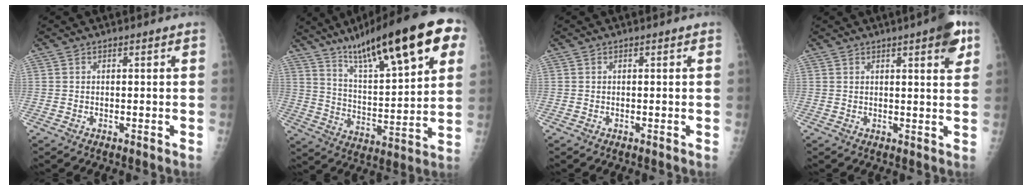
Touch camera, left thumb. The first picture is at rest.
{"total": 26.0, "force": [14.3, 6.1, 20.9], "torque": [-0.302, -0.021, 0.231]}
{"total": 0.0}
{"total": 6.4, "force": [3.3, 1.4, 5.3], "torque": [-0.060, -0.010, 0.038]}